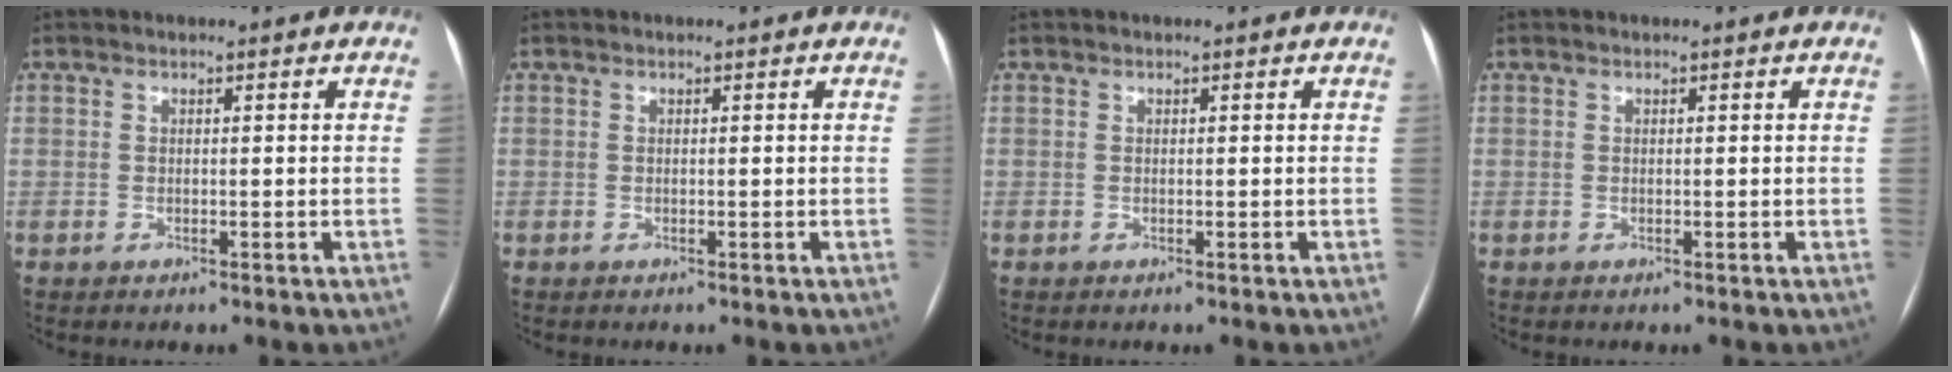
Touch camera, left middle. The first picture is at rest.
{"total": 0.0}
{"total": 0.0}
{"total": 0.0}